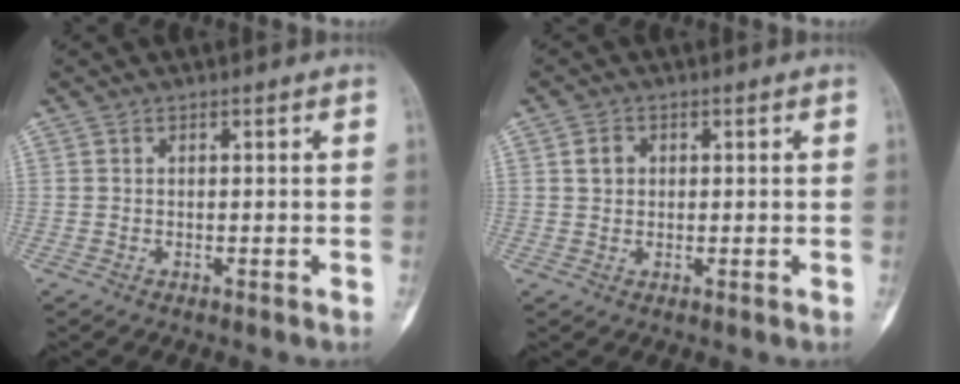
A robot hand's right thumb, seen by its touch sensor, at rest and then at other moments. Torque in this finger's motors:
{"motor_torque": [-0.25, -0.25, 0.32, -0.31, -0.02]}